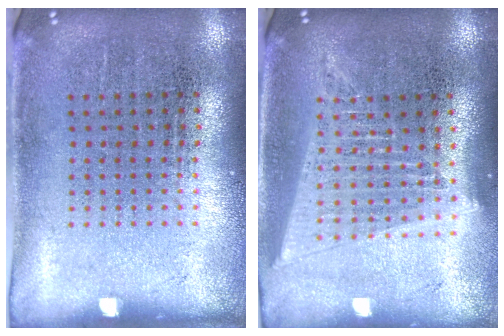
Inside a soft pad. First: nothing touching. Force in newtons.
{"total": 1.8, "press": 1.6, "slide": 0.9}